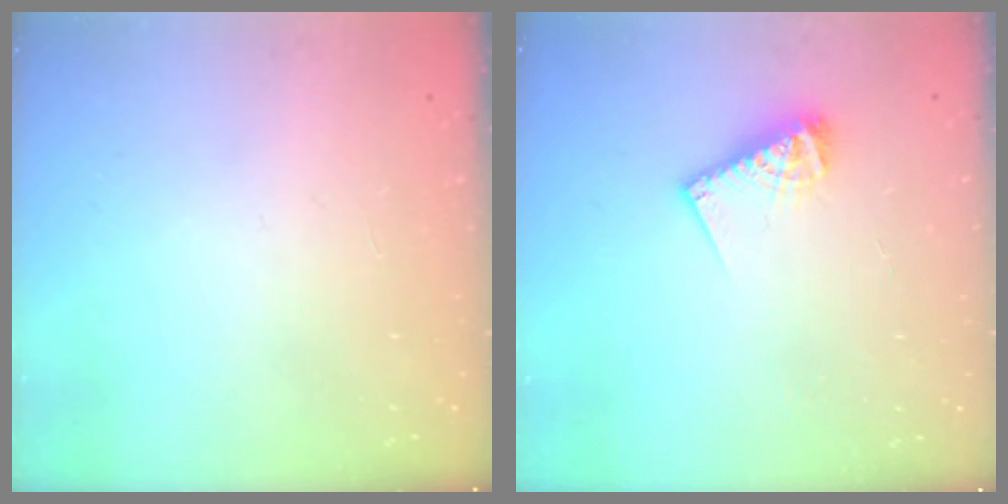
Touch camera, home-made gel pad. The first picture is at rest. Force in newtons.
{"total": 8.2, "press": 8.2, "slide": 0.7}